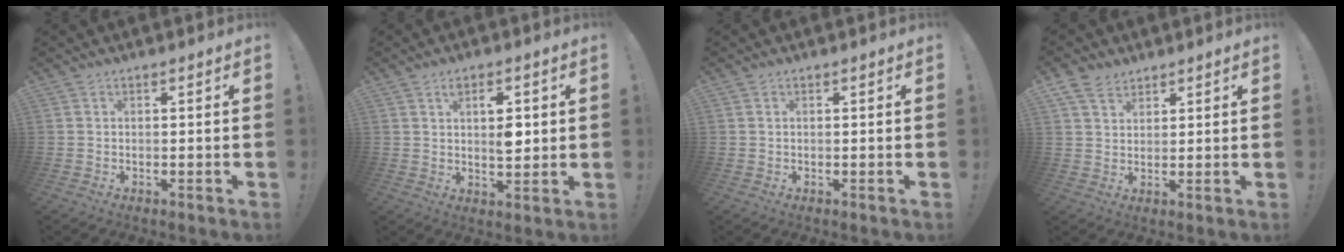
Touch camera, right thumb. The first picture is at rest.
{"total": 7.0, "force": [1.8, 3.6, 5.7], "torque": [-0.081, -0.006, 0.027]}
{"total": 0.6, "force": [0.2, 0.4, 0.4], "torque": [-0.013, 0.005, 0.003]}
{"total": 6.0, "force": [4.5, 3.6, 1.9], "torque": [-0.045, -0.018, 0.088]}